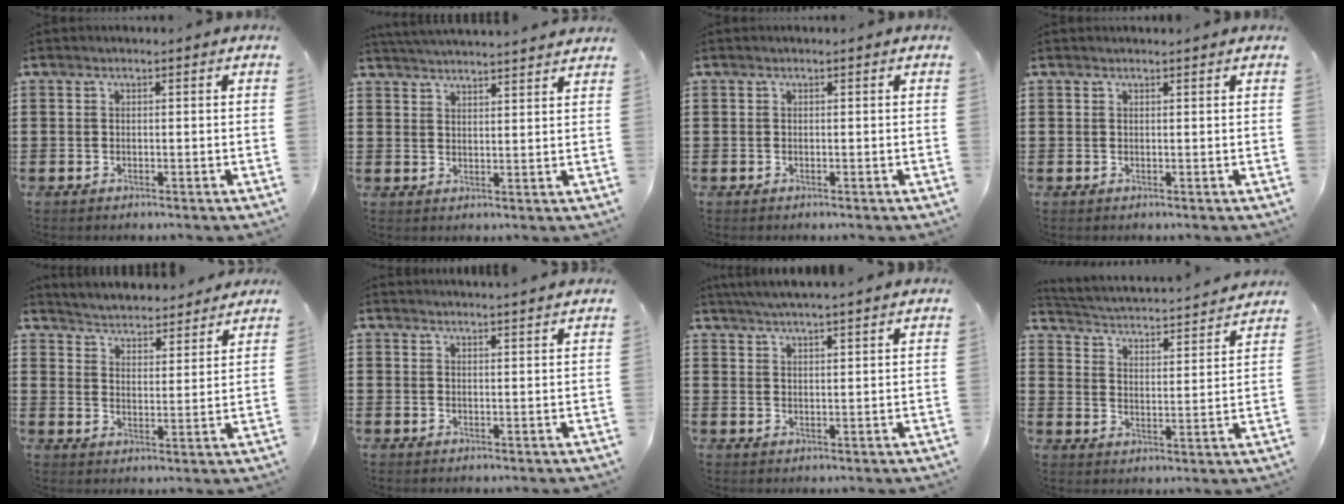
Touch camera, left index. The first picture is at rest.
{"total": 3.5, "force": [3.5, -0.6, 0.2], "torque": [-0.015, -0.014, 0.062]}
{"total": 0.0}
{"total": 0.6, "force": [0.6, -0.1, 0.2], "torque": [-0.005, -0.002, 0.012]}
{"total": 4.2, "force": [4.1, -0.3, -0.3], "torque": [-0.017, -0.038, 0.067]}
{"total": 2.5, "force": [2.4, -0.6, 0.1], "torque": [-0.007, -0.009, 0.046]}
{"total": 4.0, "force": [3.8, -0.6, 0.9], "torque": [-0.029, -0.013, 0.068]}
{"total": 2.3, "force": [2.3, -0.2, 0.4], "torque": [-0.026, -0.030, 0.026]}